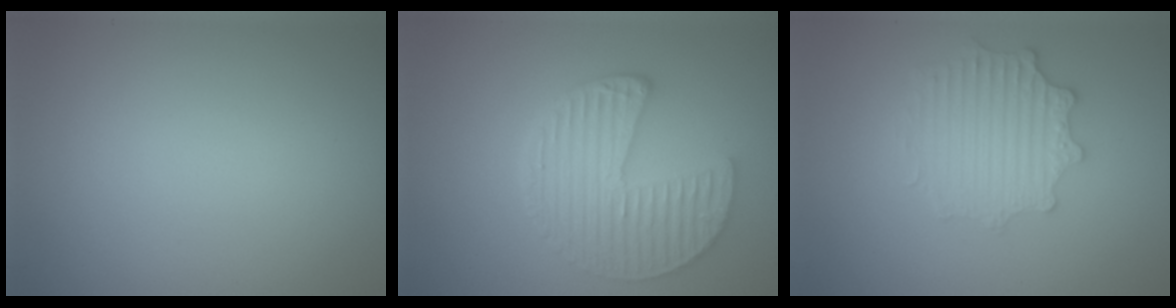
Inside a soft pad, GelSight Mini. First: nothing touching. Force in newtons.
{"total": 4.9, "press": 4.2, "slide": 2.5}
{"total": 2.9, "press": 2.9, "slide": 0.2}